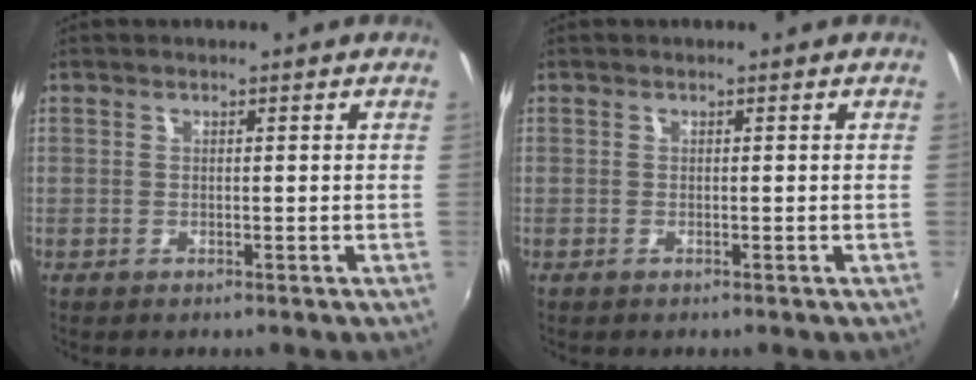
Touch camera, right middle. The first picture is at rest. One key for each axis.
{"total": 0.0}